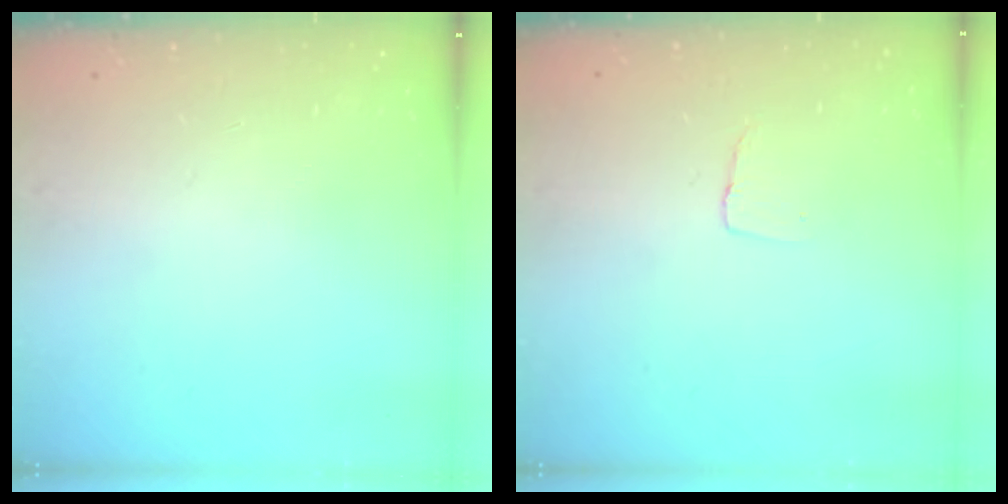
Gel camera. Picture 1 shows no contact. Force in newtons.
{"total": 3.8, "press": 3.8, "slide": 0.3}